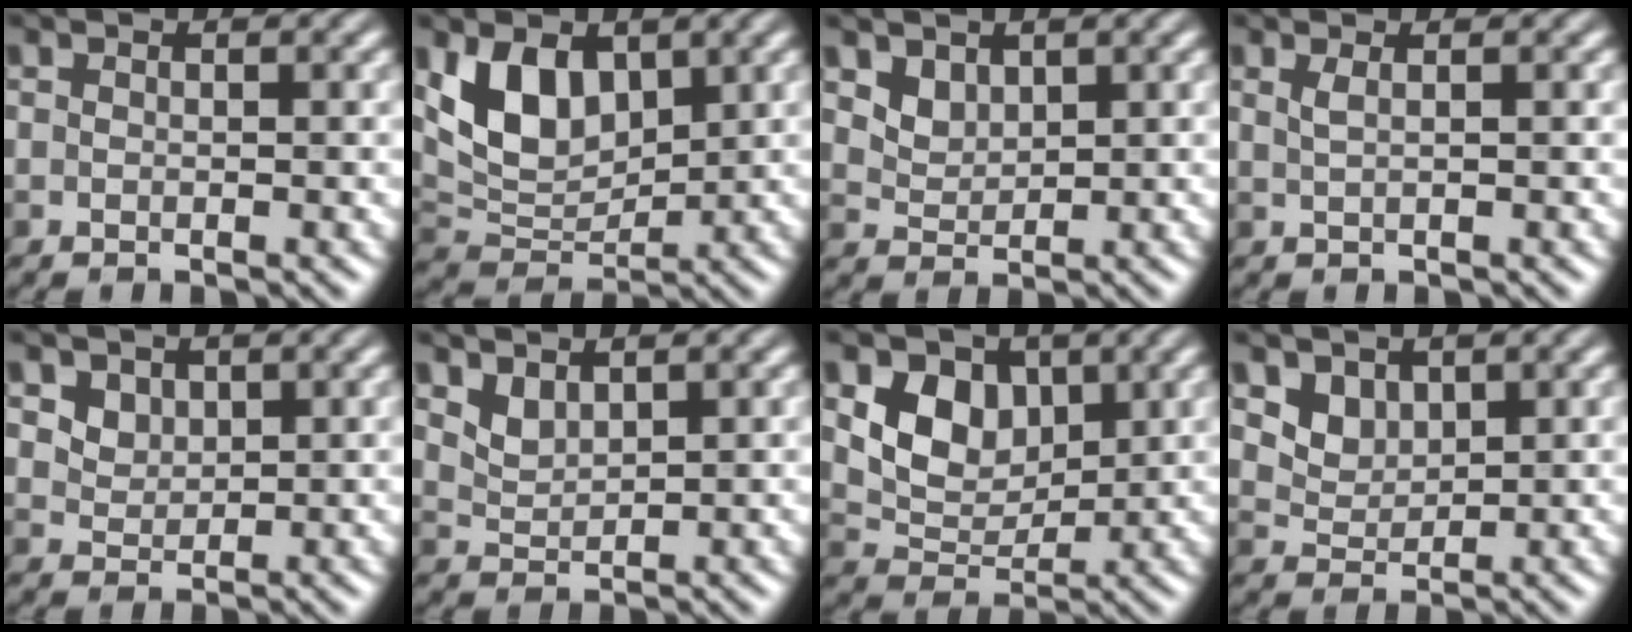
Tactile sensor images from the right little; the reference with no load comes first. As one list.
[{"total": 5.3, "force": [2.3, 3.3, 3.5], "torque": [-0.067, -0.010, 0.044]}, {"total": 1.9, "force": [1.3, 1.2, 0.7], "torque": [-0.016, -0.008, 0.032]}, {"total": 1.1, "force": [0.5, 0.5, 0.9], "torque": [-0.012, 0.002, 0.007]}, {"total": 1.9, "force": [1.1, 1.4, 0.7], "torque": [-0.017, -0.012, 0.034]}, {"total": 1.8, "force": [1.4, 0.8, 0.8], "torque": [-0.019, -0.005, 0.035]}, {"total": 5.1, "force": [1.7, 3.8, 3.0], "torque": [-0.059, -0.007, 0.031]}, {"total": 2.8, "force": [1.8, 1.9, 1.1], "torque": [-0.030, -0.017, 0.054]}]